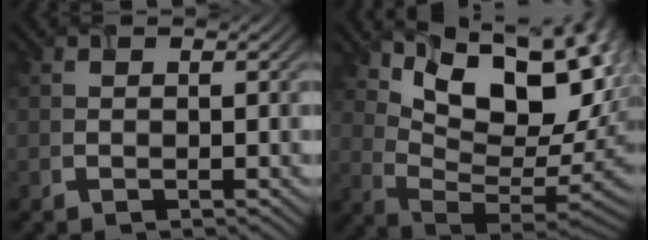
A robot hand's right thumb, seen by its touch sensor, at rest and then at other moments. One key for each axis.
{"total": 16.2, "fx": 6.6, "fy": 8.9, "fz": 11.9, "tx": -0.168, "ty": 0.008, "tz": 0.132}